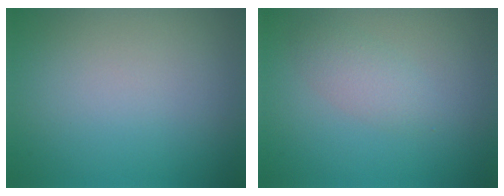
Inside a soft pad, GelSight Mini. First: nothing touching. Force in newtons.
{"total": 2.0, "press": 1.9, "slide": 0.1}